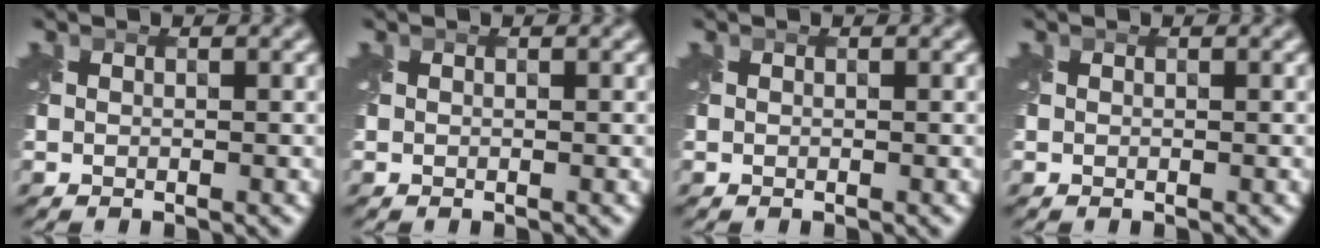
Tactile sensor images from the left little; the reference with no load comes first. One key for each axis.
{"total": 0.0}
{"total": 0.0}
{"total": 0.0}